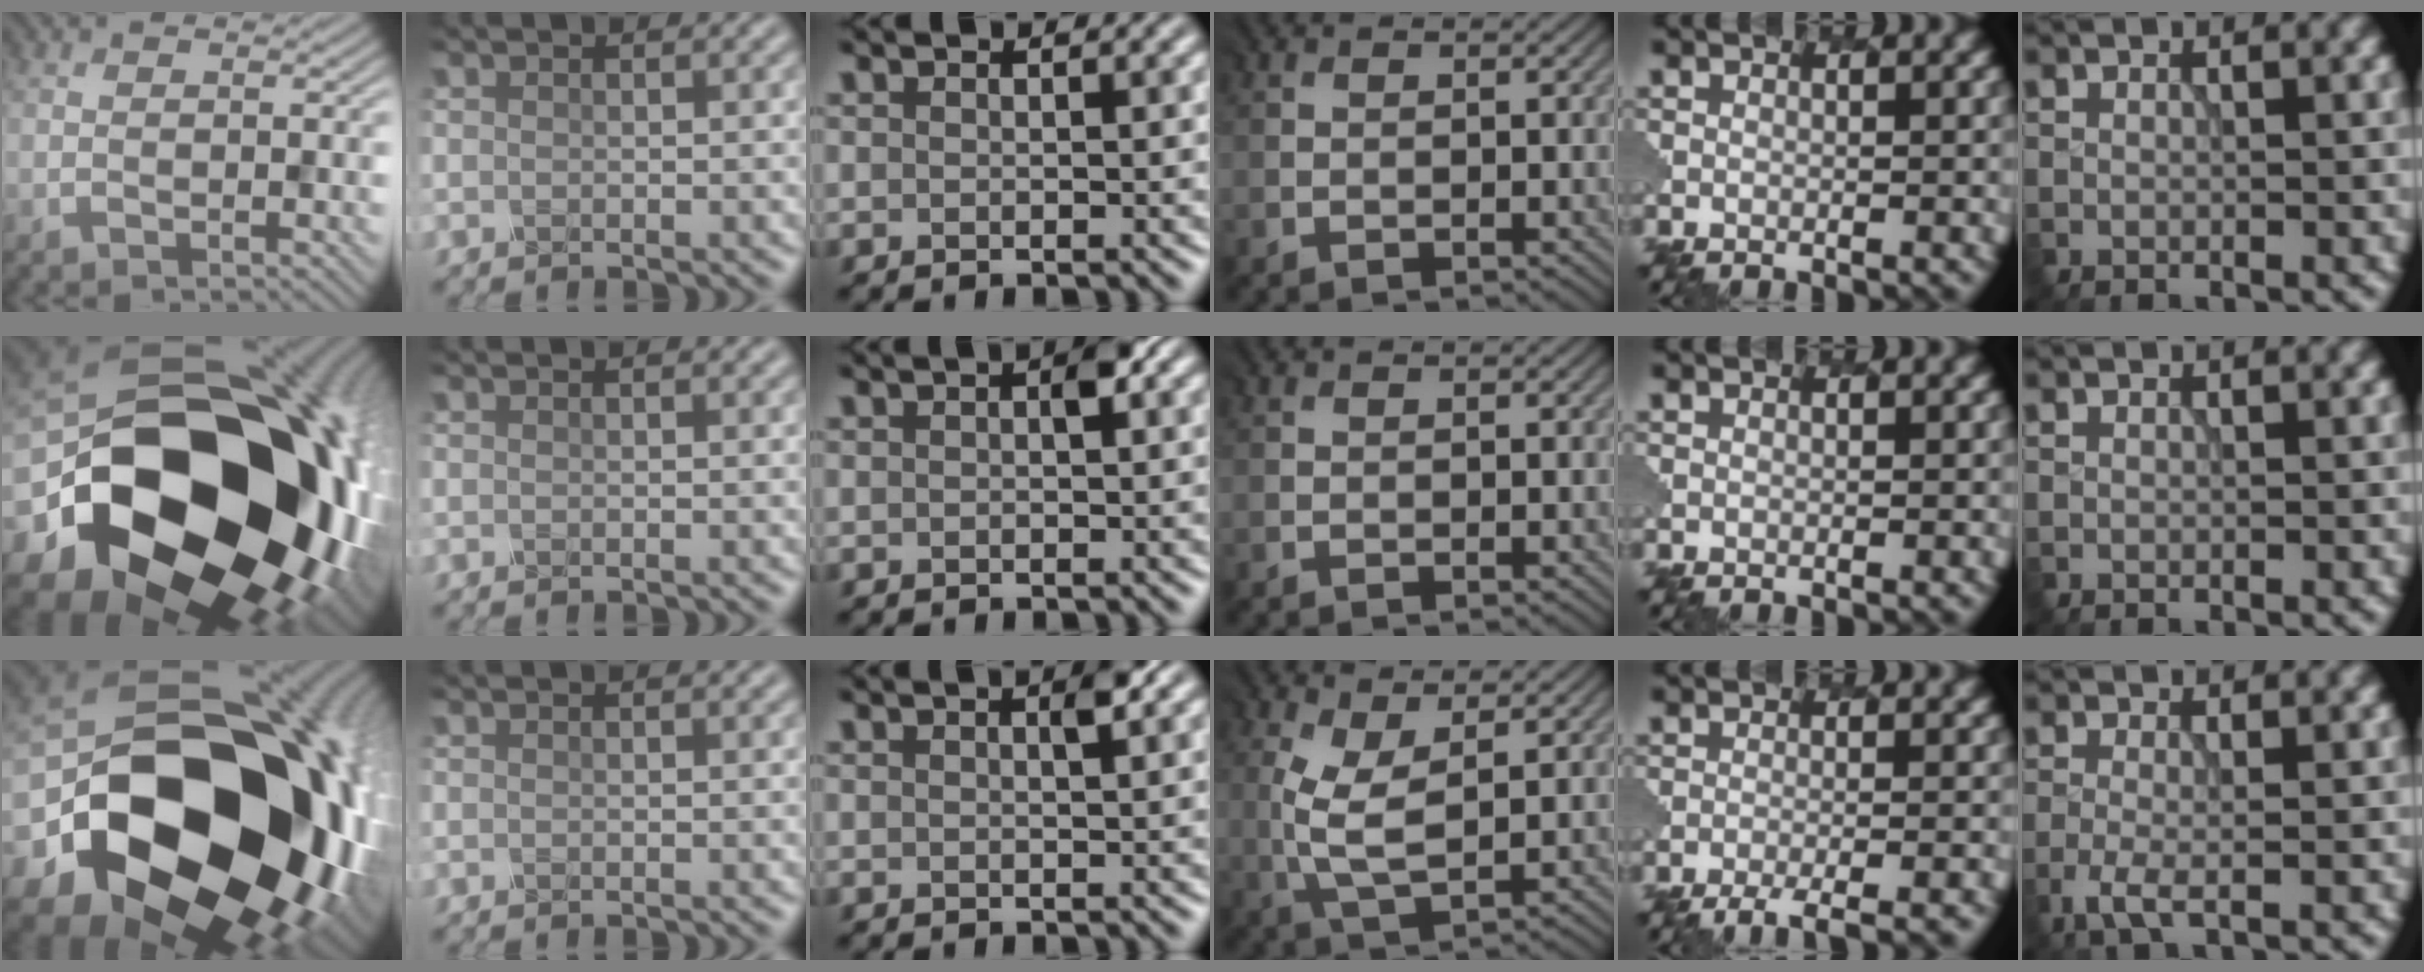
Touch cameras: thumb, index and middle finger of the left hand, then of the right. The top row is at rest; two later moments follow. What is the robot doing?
{"motion": "dispense", "object": "toothpaste"}